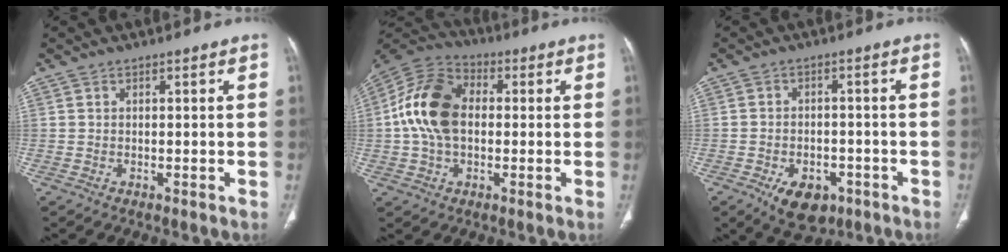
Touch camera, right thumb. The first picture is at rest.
{"total": 14.7, "force": [0.6, 9.8, 10.9], "torque": [-0.203, 0.029, 0.002]}
{"total": 8.7, "force": [-4.6, 5.5, 5.0], "torque": [-0.063, 0.020, -0.060]}